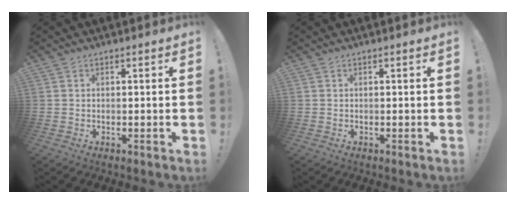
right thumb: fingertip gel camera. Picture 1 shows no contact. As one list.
[{"total": 0.0}]